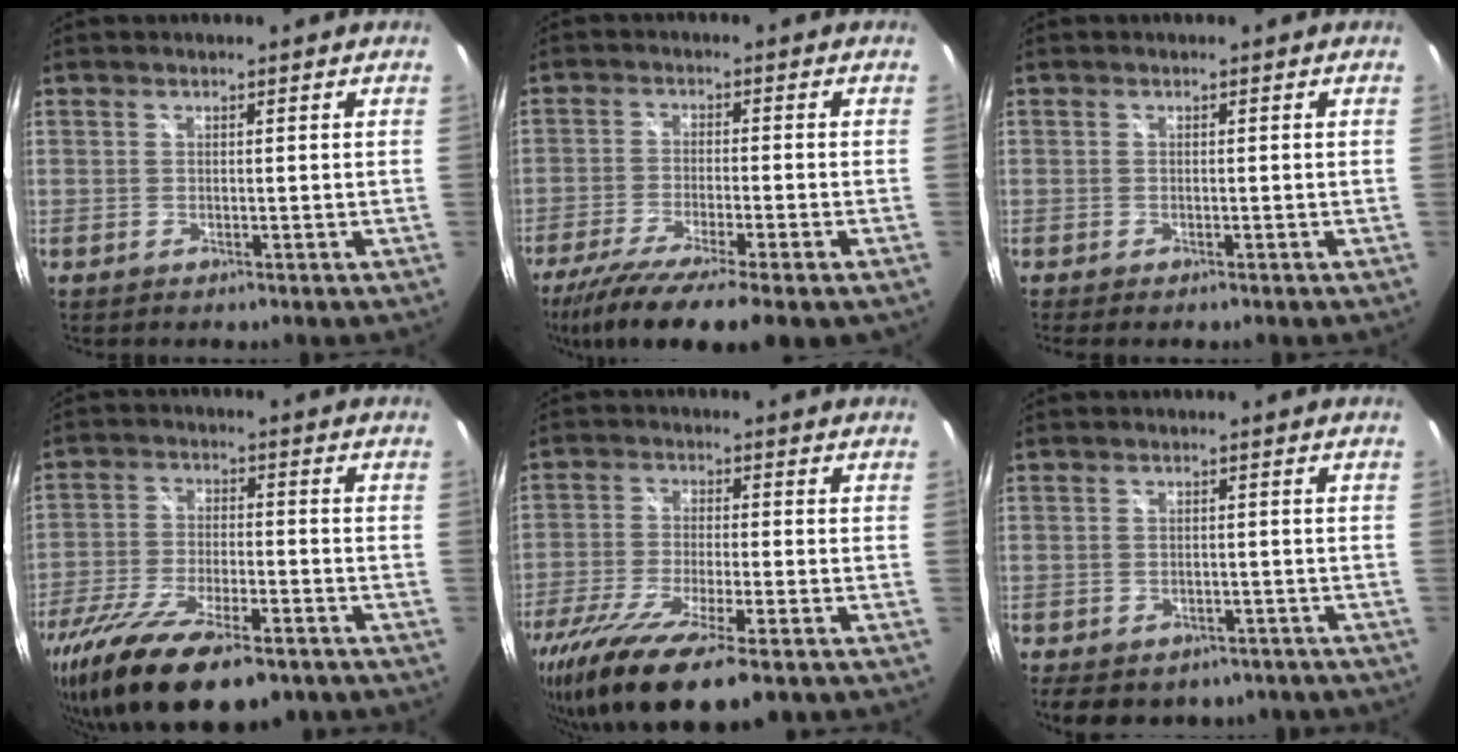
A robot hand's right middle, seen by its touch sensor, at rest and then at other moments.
{"total": 13.0, "force": [-9.6, 0.9, 8.7], "torque": [-0.177, -0.049, -0.162]}
{"total": 1.5, "force": [-1.2, 0.2, 0.9], "torque": [-0.018, -0.008, -0.019]}
{"total": 19.9, "force": [-14.1, 6.3, 12.4], "torque": [-0.250, -0.054, -0.238]}
{"total": 16.3, "force": [-11.1, 3.1, 11.5], "torque": [-0.235, -0.064, -0.196]}
{"total": 11.5, "force": [-8.1, 6.3, 5.2], "torque": [-0.107, -0.011, -0.095]}